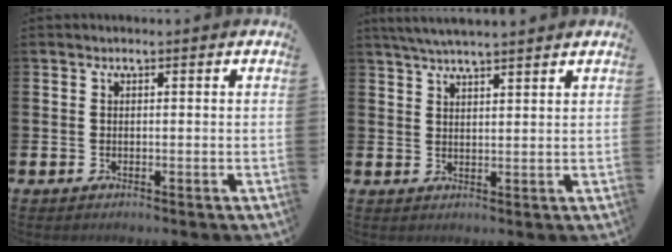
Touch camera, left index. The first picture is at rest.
{"total": 4.2, "force": [4.0, 0.0, 1.3], "torque": [-0.034, -0.009, 0.073]}